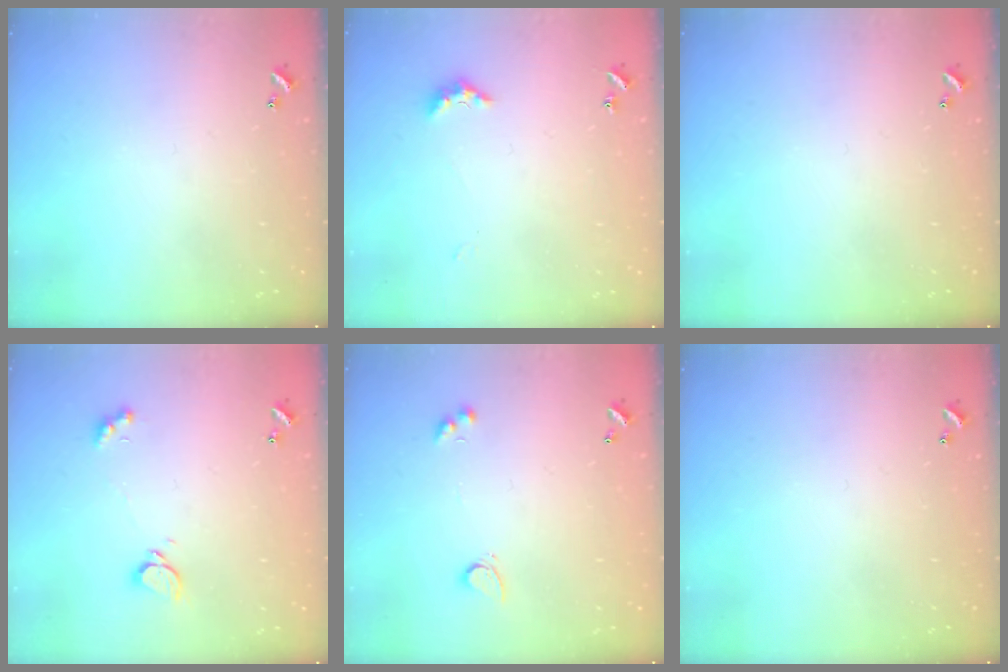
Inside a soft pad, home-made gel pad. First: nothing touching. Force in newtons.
{"total": 3.1, "press": 3.1, "slide": 0.6}
{"total": 0.0}
{"total": 1.9, "press": 1.9, "slide": 0.5}
{"total": 3.0, "press": 2.5, "slide": 1.6}
{"total": 0.0}